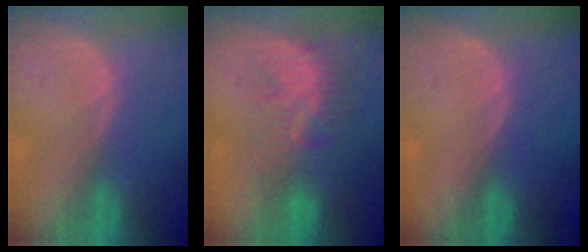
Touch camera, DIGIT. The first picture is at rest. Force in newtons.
{"total": 8.6, "press": 7.6, "slide": 4.1}
{"total": 0.0}